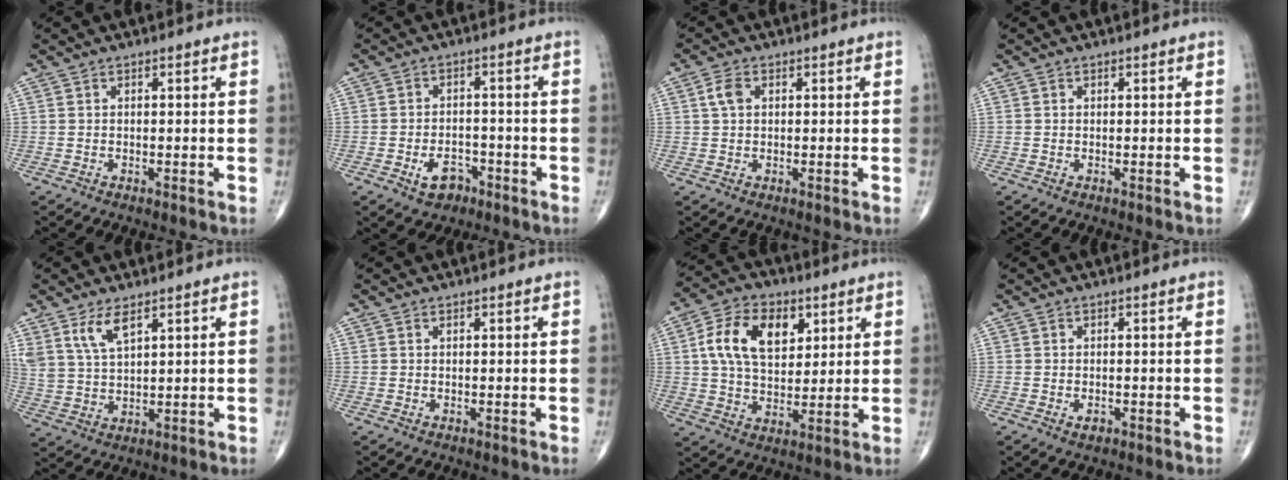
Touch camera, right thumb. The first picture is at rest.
{"total": 5.0, "force": [-2.6, 3.3, 2.7], "torque": [-0.029, 0.019, -0.040]}
{"total": 2.9, "force": [0.8, 1.9, 2.0], "torque": [-0.042, 0.006, 0.013]}
{"total": 0.0}
{"total": 6.2, "force": [3.8, 2.3, 4.3], "torque": [-0.086, -0.019, 0.083]}
{"total": 0.0}
{"total": 13.8, "force": [4.2, 8.6, 9.9], "torque": [-0.153, -0.002, 0.075]}
{"total": 1.4, "force": [-0.6, 0.9, 0.9], "torque": [-0.012, 0.001, -0.008]}